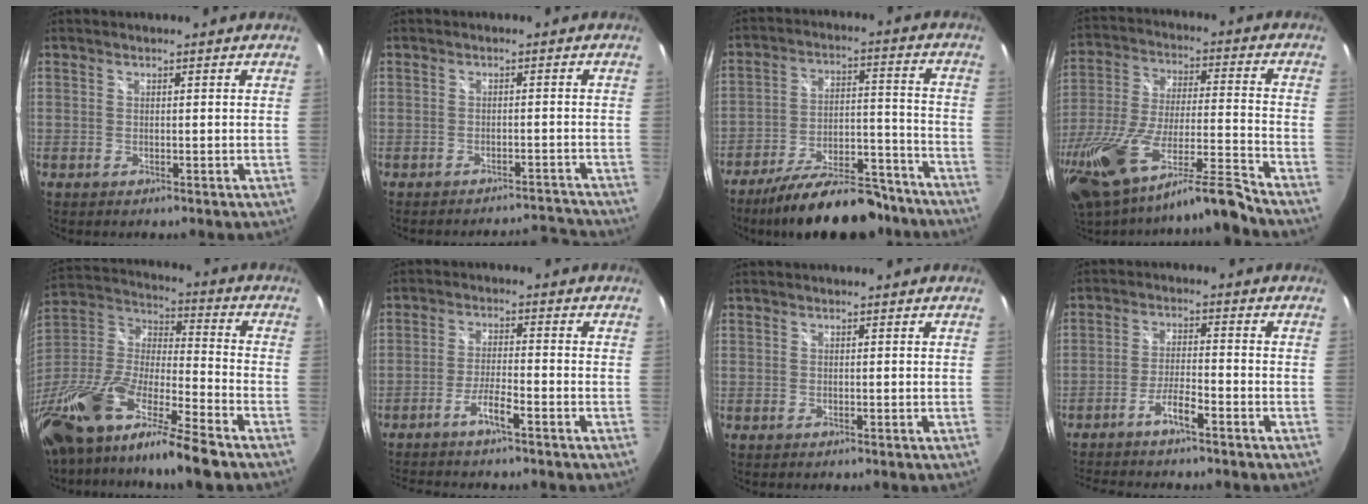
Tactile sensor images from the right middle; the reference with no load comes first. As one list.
[{"total": 6.1, "force": [-6.1, 0.6, 0.4], "torque": [-0.002, 0.019, -0.075]}, {"total": 20.4, "force": [-16.7, 6.4, 9.8], "torque": [-0.165, 0.002, -0.233]}, {"total": 18.9, "force": [-14.9, 0.6, 11.6], "torque": [-0.223, -0.046, -0.259]}, {"total": 23.7, "force": [-16.3, 4.2, 16.7], "torque": [-0.324, -0.048, -0.302]}, {"total": 5.0, "force": [-4.0, -0.2, 3.1], "torque": [-0.080, 0.004, -0.077]}, {"total": 0.0}, {"total": 6.0, "force": [-4.8, 0.1, 3.5], "torque": [-0.085, 0.007, -0.089]}]